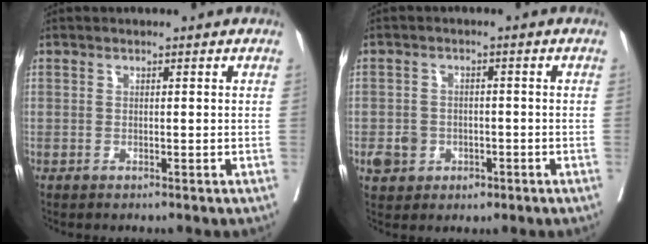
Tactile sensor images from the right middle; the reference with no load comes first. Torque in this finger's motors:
{"motor_torque": [0.41, -0.33, 0.04, 0.02]}